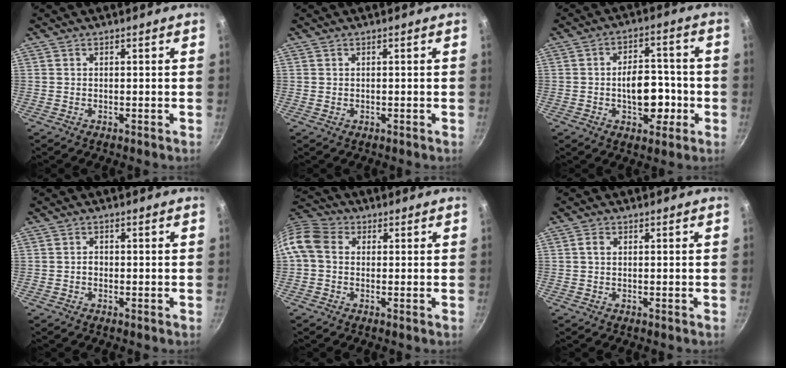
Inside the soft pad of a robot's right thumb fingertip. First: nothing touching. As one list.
[{"total": 0.0}, {"total": 10.6, "force": [-2.2, 6.5, 8.1], "torque": [-0.077, 0.024, -0.032]}, {"total": 1.1, "force": [-0.4, 0.9, 0.6], "torque": [-0.006, 0.005, -0.007]}, {"total": 9.2, "force": [0.4, 7.2, 5.6], "torque": [-0.116, 0.026, -0.010]}, {"total": 1.3, "force": [0.2, 1.0, 0.9], "torque": [-0.018, 0.005, 0.001]}]